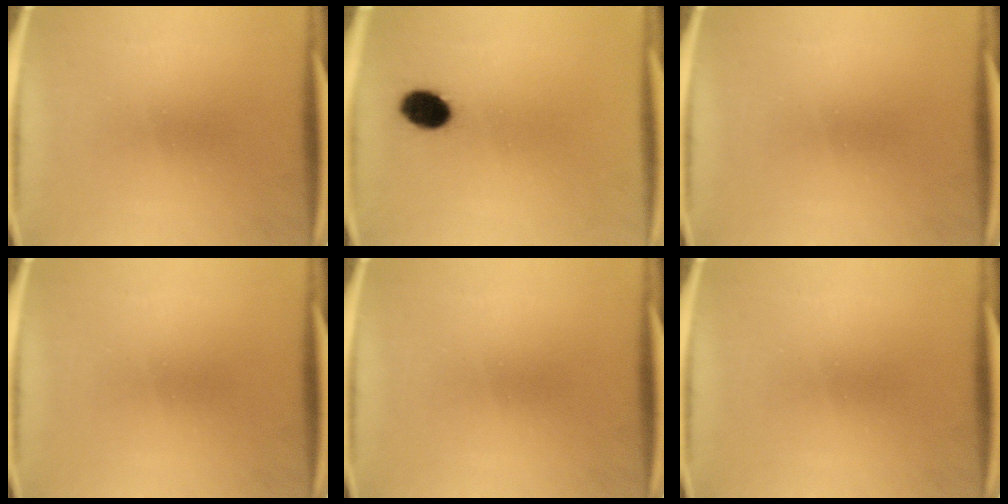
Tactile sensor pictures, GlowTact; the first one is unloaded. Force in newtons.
{"total": 6.6}
{"total": 0.0}
{"total": 0.0}
{"total": 0.0}
{"total": 0.0}